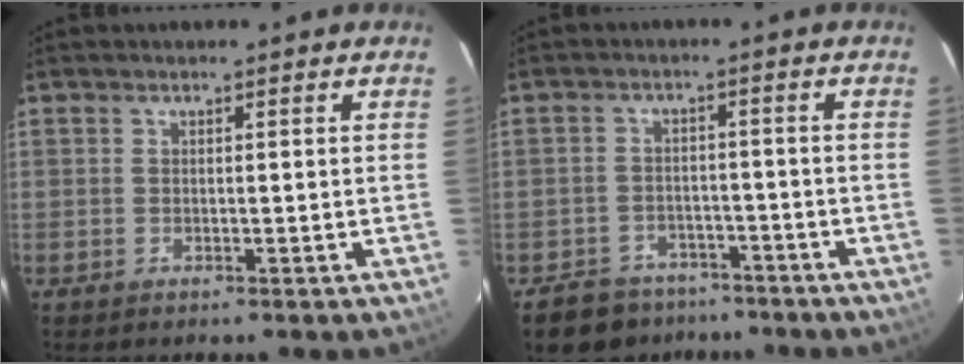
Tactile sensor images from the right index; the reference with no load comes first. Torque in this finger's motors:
{"motor_torque": [0.03, -0.48, -0.55, -0.21]}